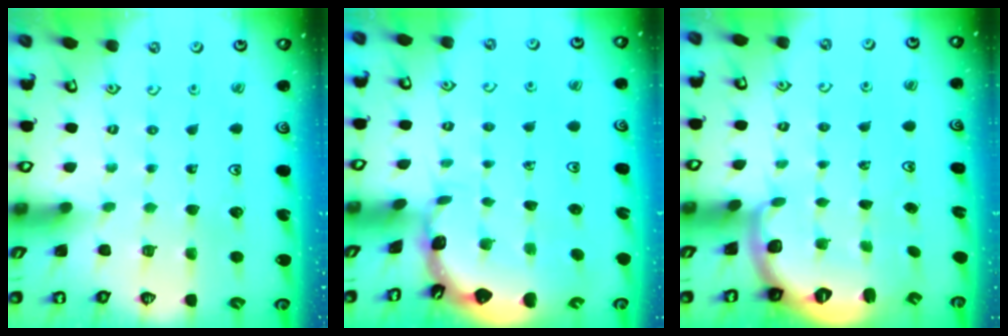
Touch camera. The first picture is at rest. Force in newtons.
{"total": 1.2, "press": 1.1, "slide": 0.2}
{"total": 2.8, "press": 1.9, "slide": 2.0}